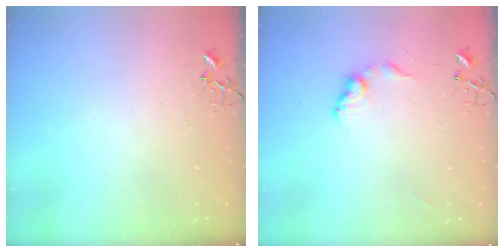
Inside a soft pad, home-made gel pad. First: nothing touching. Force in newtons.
{"total": 9.2, "press": 9.2, "slide": 0.5}